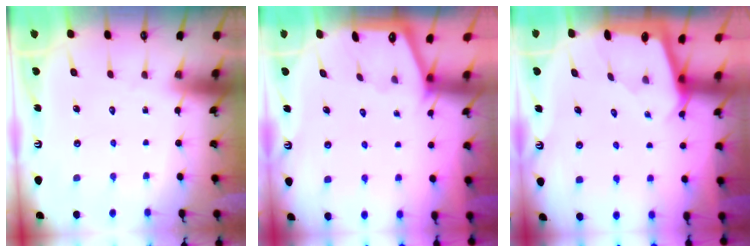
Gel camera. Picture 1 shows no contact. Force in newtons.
{"total": 0.7, "press": 0.6, "slide": 0.2}
{"total": 1.5, "press": 1.5, "slide": 0.2}